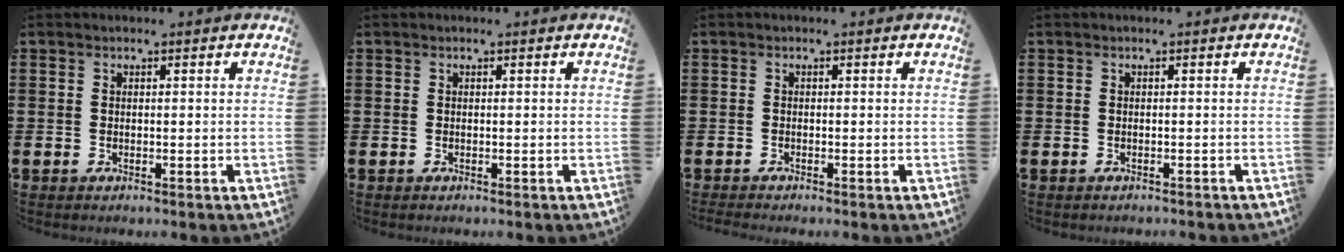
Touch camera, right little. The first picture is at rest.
{"total": 0.0}
{"total": 0.0}
{"total": 0.0}